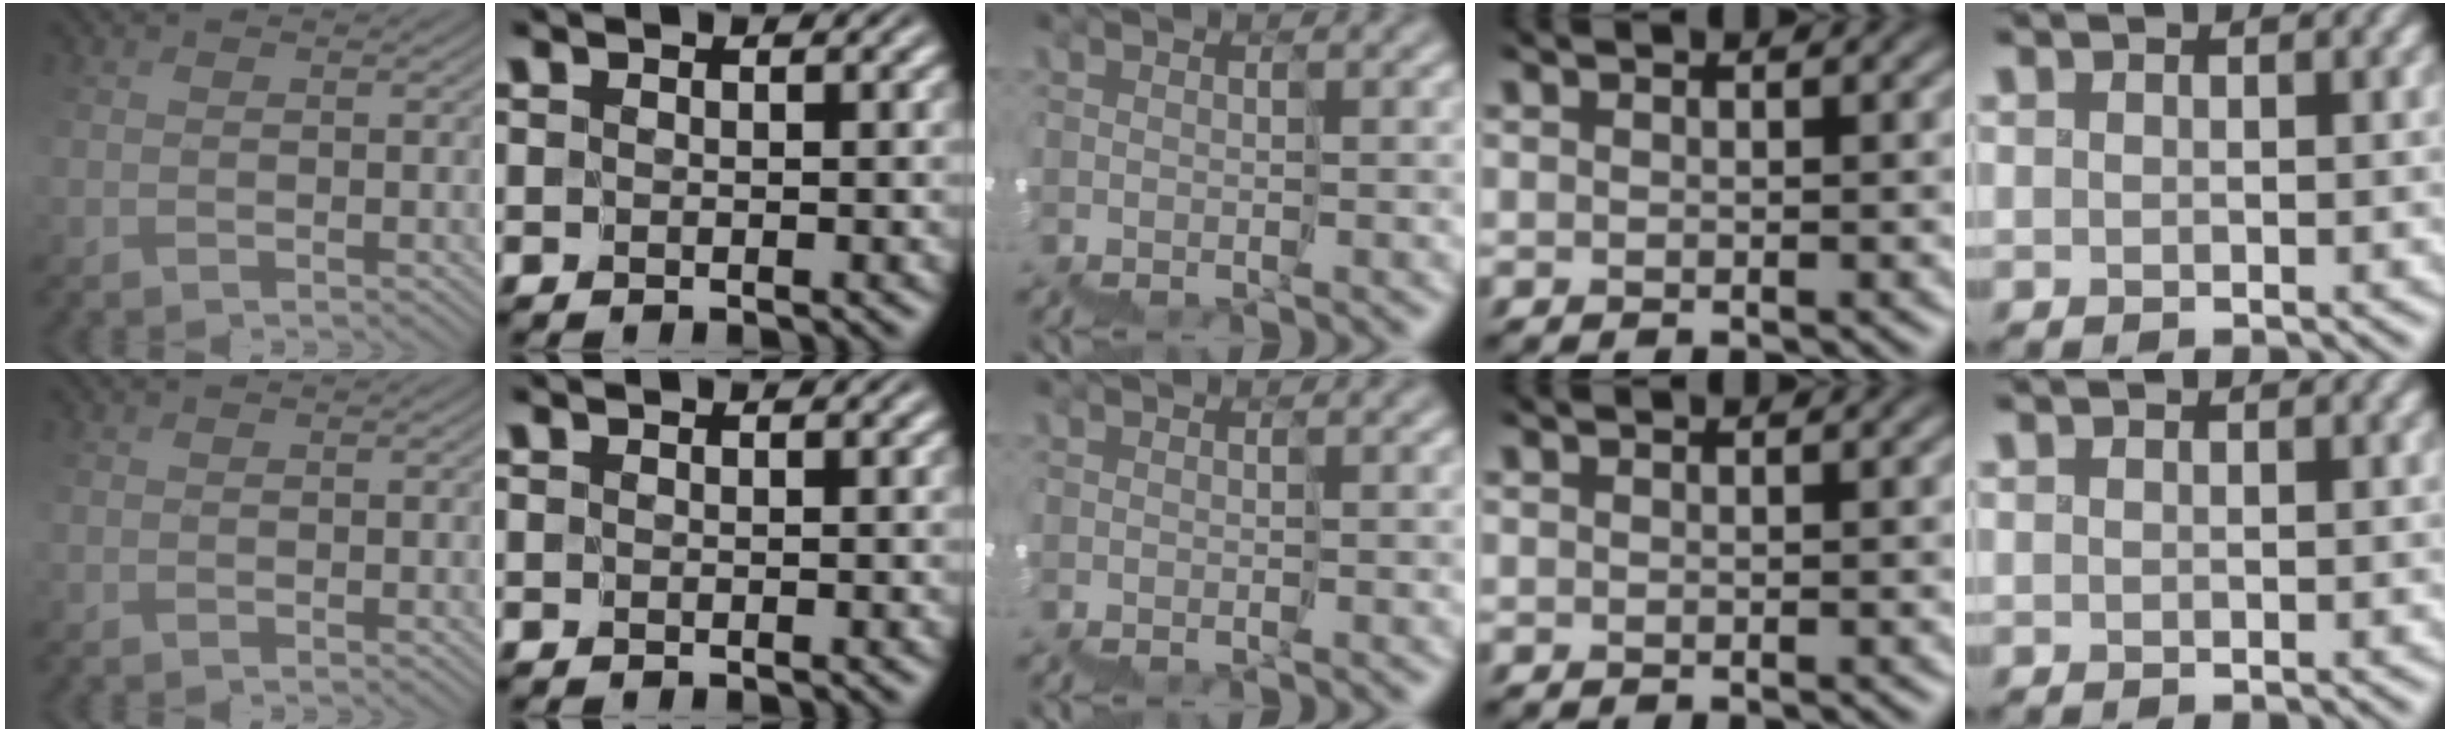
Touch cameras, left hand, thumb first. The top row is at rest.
{}